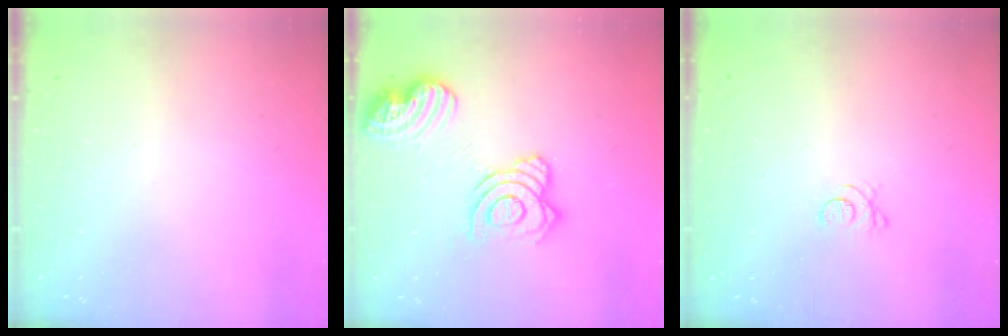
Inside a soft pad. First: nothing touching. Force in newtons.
{"total": 17.0, "press": 16.9, "slide": 2.1}
{"total": 3.3, "press": 3.2, "slide": 0.5}